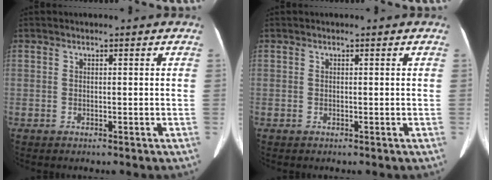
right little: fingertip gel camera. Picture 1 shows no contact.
{"total": 0.0}